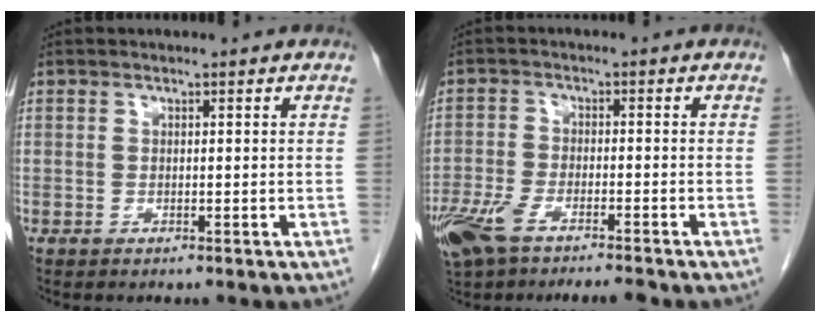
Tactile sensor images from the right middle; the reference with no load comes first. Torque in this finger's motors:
{"motor_torque": [1.30, -0.84, 0.17, 0.11]}